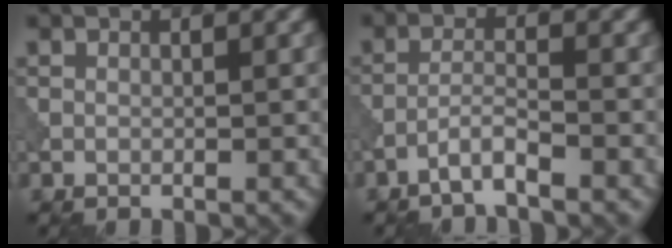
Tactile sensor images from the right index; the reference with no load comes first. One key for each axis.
{"total": 2.3, "fx": -1.7, "fy": 0.1, "fz": 1.5, "tx": -0.029, "ty": 0.009, "tz": -0.041}